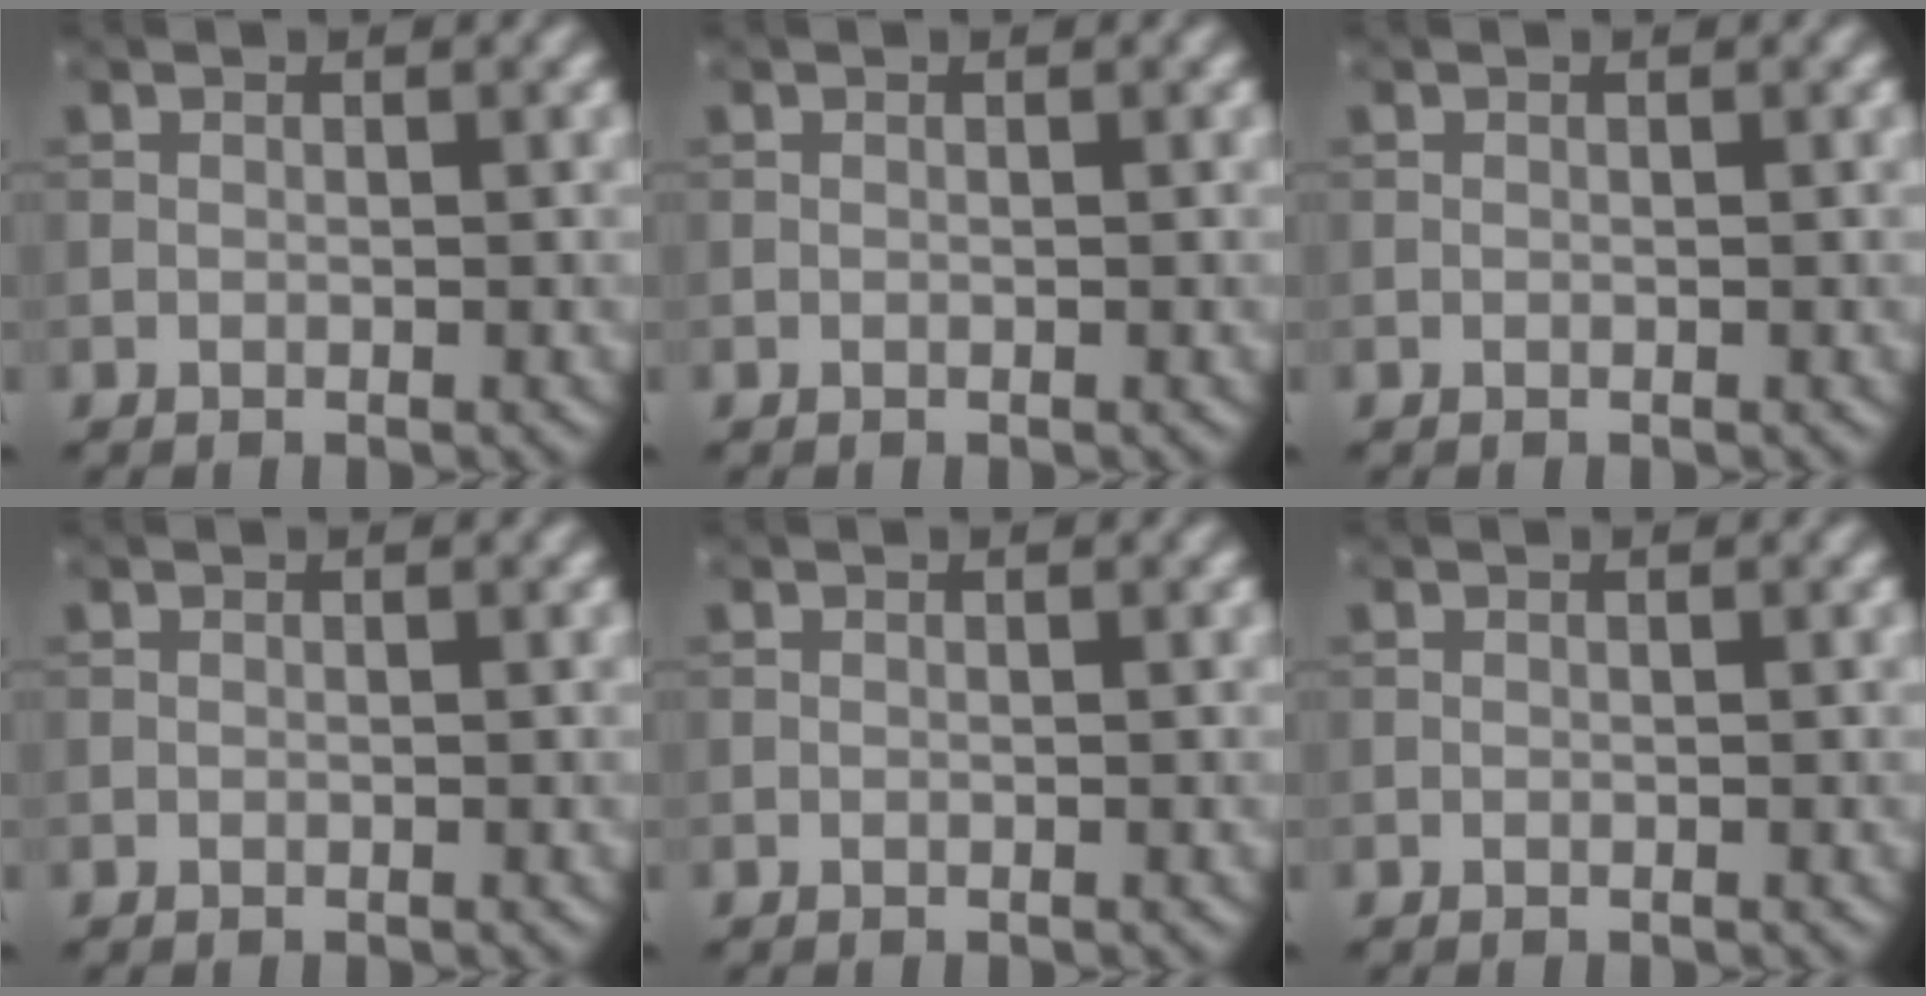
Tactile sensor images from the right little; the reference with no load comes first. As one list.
[{"total": 0.0}, {"total": 0.0}, {"total": 0.0}, {"total": 0.0}, {"total": 0.0}]